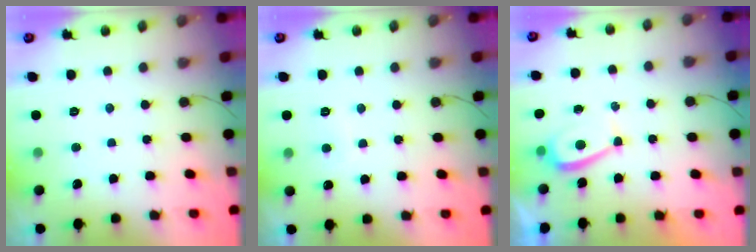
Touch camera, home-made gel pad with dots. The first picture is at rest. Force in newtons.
{"total": 2.1, "press": 2.0, "slide": 0.5}
{"total": 2.8, "press": 2.7, "slide": 0.5}